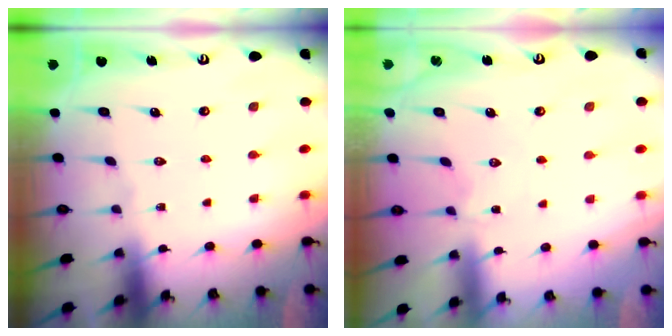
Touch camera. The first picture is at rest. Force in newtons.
{"total": 3.4, "press": 3.4, "slide": 0.5}